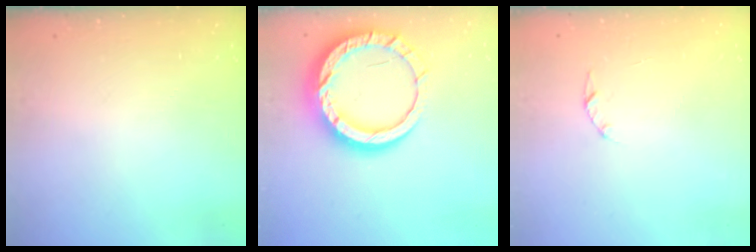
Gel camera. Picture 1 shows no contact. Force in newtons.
{"total": 18.4, "press": 18.3, "slide": 1.7}
{"total": 1.4, "press": 1.4, "slide": 0.3}